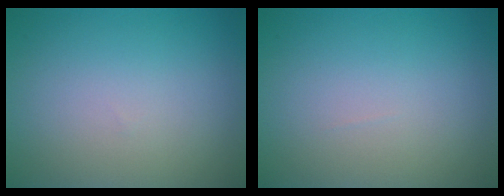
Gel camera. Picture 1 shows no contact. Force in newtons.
{"total": 0.0}